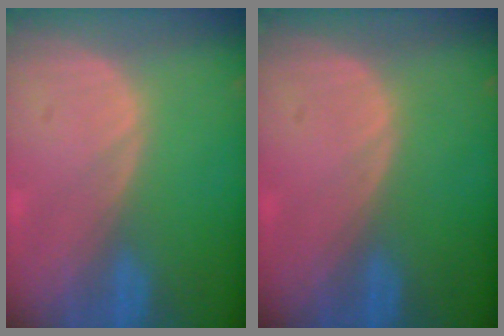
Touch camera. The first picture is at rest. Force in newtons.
{"total": 0.0}